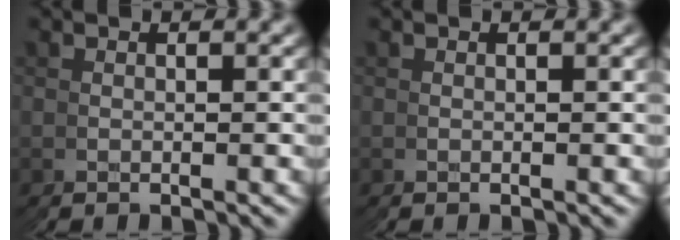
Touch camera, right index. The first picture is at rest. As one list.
[{"total": 0.0}]